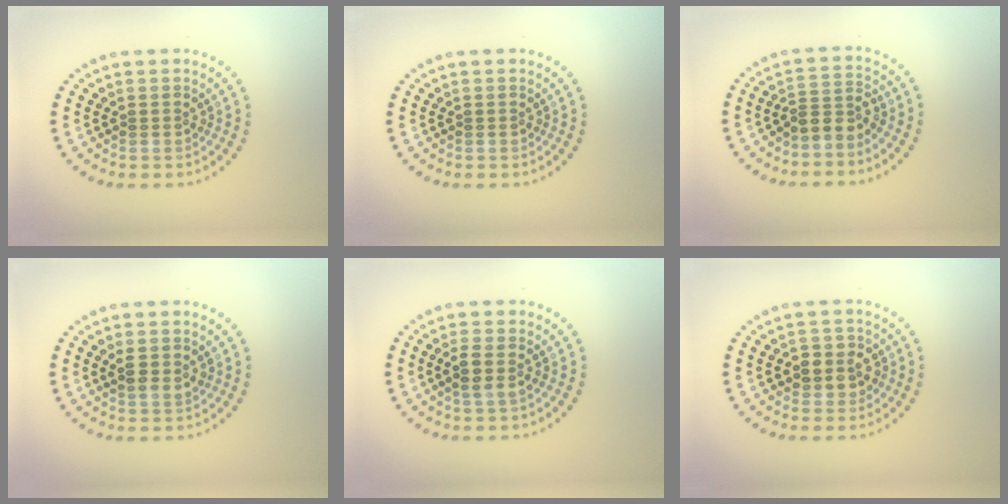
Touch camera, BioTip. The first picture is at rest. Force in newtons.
{"total": 0.0}
{"total": 2.5, "press": 1.9, "slide": 1.6}
{"total": 1.4, "press": 1.3, "slide": 0.5}
{"total": 1.9, "press": 1.8, "slide": 0.6}
{"total": 2.7, "press": 2.6, "slide": 0.8}